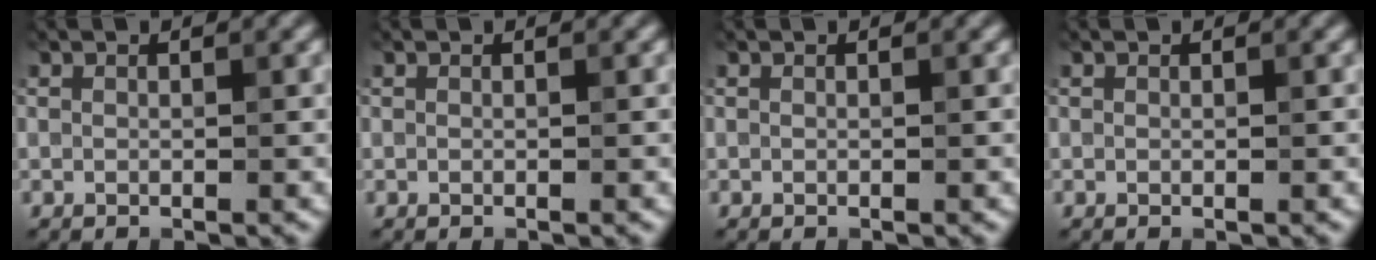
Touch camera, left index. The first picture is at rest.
{"total": 0.0}
{"total": 0.0}
{"total": 0.0}